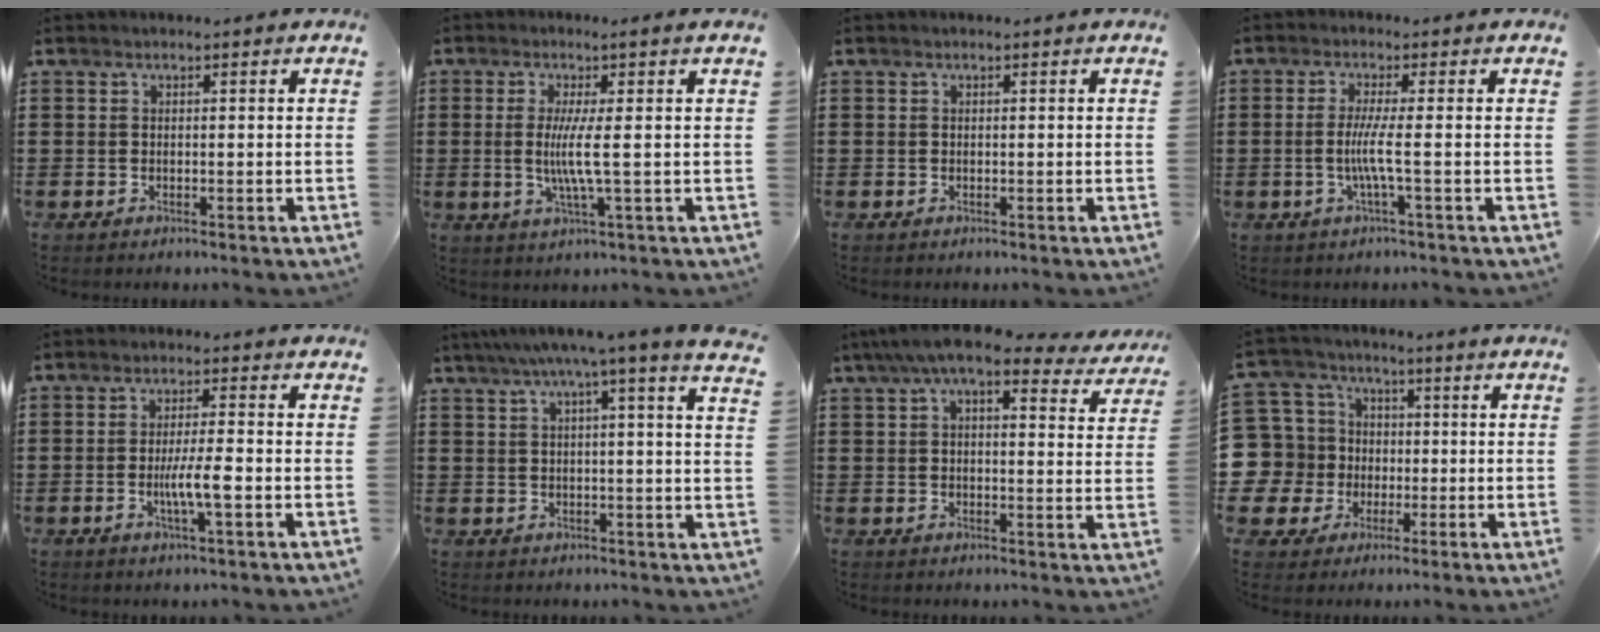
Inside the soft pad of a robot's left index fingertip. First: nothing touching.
{"total": 6.6, "force": [0.2, -0.8, 6.5], "torque": [-0.127, -0.012, -0.005]}
{"total": 0.0}
{"total": 5.7, "force": [-0.3, -0.7, 5.7], "torque": [-0.110, -0.014, -0.012]}
{"total": 5.3, "force": [-1.2, 0.6, 5.1], "torque": [-0.094, -0.003, -0.025]}
{"total": 6.0, "force": [4.1, -0.2, 4.3], "torque": [-0.089, -0.015, 0.067]}
{"total": 8.2, "force": [6.3, 1.8, 5.0], "torque": [-0.107, -0.013, 0.112]}
{"total": 10.0, "force": [-1.0, 9.7, 2.3], "torque": [-0.115, 0.003, -0.020]}